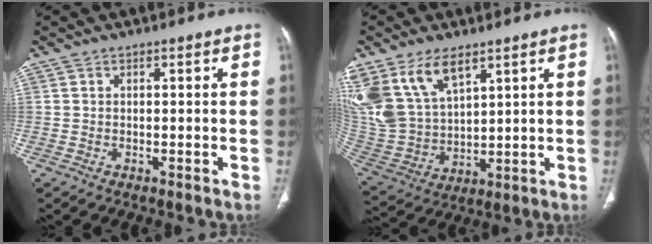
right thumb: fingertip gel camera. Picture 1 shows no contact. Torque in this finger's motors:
{"motor_torque": [-0.67, 3.14, 1.29, 1.47, 0.21]}